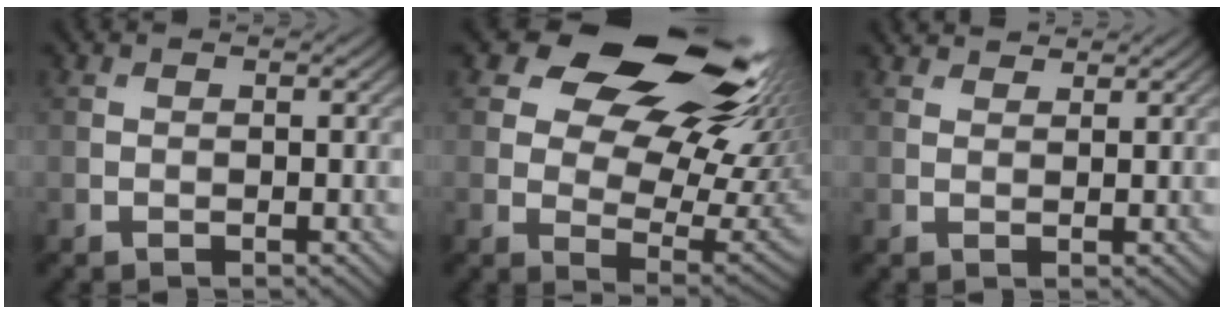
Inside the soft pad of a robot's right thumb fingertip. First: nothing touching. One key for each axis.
{"total": 19.1, "fx": 10.7, "fy": 10.5, "fz": 11.8, "tx": -0.194, "ty": 0.022, "tz": 0.169}
{"total": 2.0, "fx": 1.9, "fy": 0.6, "fz": 0.5, "tx": -0.017, "ty": 0.001, "tz": 0.036}